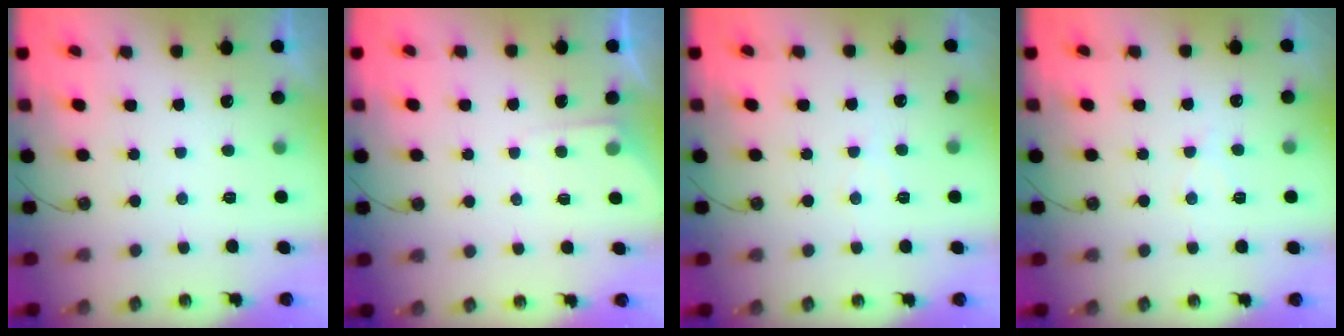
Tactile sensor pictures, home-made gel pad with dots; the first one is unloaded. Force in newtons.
{"total": 3.9, "press": 3.8, "slide": 0.4}
{"total": 3.2, "press": 3.2, "slide": 0.5}
{"total": 4.6, "press": 4.5, "slide": 0.7}